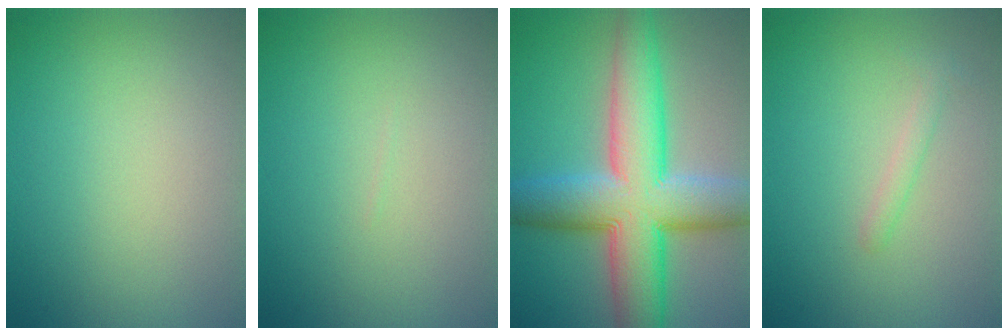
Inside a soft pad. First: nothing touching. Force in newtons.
{"total": 0.0}
{"total": 11.5, "press": 11.5, "slide": 0.1}
{"total": 1.1, "press": 1.1, "slide": 0.0}